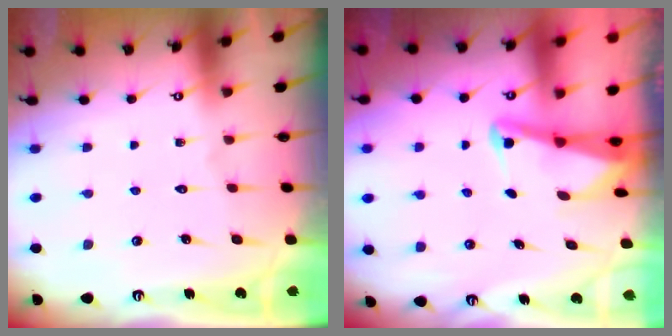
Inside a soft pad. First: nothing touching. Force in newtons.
{"total": 2.7, "press": 2.6, "slide": 0.6}